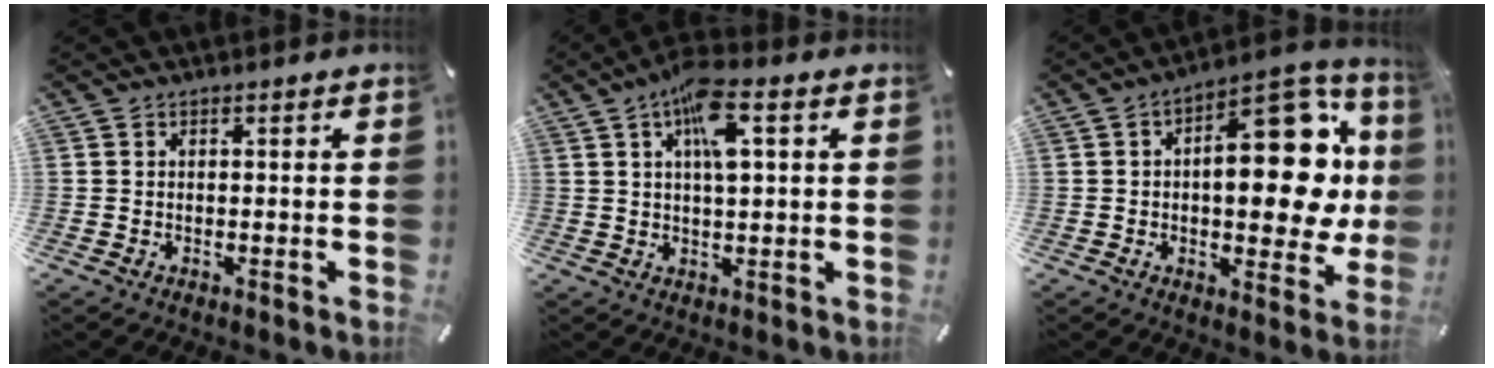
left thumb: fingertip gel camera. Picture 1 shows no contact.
{"total": 9.4, "force": [3.4, 3.0, 8.2], "torque": [-0.147, 0.003, 0.056]}
{"total": 22.0, "force": [3.3, 11.1, 18.7], "torque": [-0.217, -0.032, 0.054]}